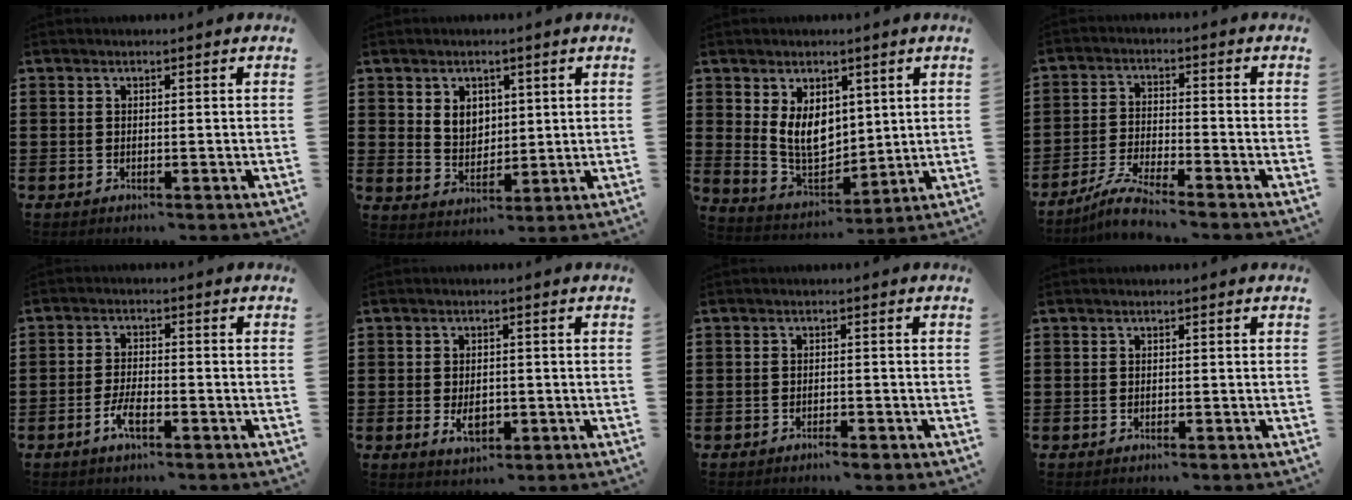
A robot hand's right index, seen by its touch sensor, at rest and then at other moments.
{"total": 4.3, "force": [1.9, 3.4, 1.8], "torque": [-0.049, 0.012, 0.033]}
{"total": 7.6, "force": [2.4, 5.6, 4.6], "torque": [-0.095, 0.001, 0.044]}
{"total": 4.9, "force": [-4.5, -0.2, 2.1], "torque": [-0.056, -0.014, -0.090]}
{"total": 3.7, "force": [-2.1, 1.0, 2.9], "torque": [-0.070, -0.005, -0.044]}
{"total": 3.6, "force": [-0.8, 2.0, 2.8], "torque": [-0.045, -0.003, -0.015]}
{"total": 1.2, "force": [-1.1, 0.1, 0.4], "torque": [-0.012, -0.002, -0.020]}
{"total": 0.0}